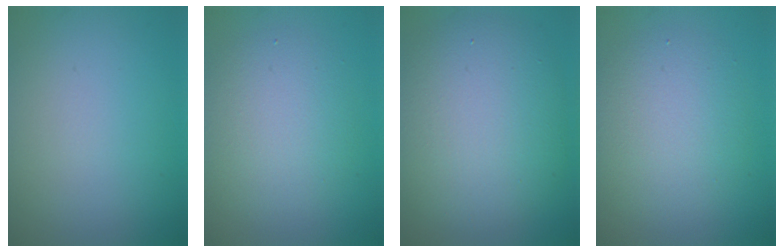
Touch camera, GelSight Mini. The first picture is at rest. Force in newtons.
{"total": 4.4, "press": 4.4, "slide": 0.2}
{"total": 9.5, "press": 9.5, "slide": 0.6}
{"total": 5.0, "press": 5.0, "slide": 0.3}